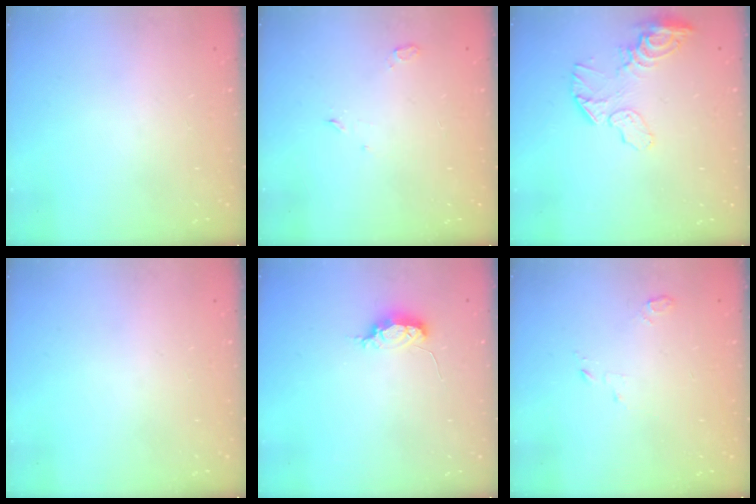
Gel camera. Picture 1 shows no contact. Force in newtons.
{"total": 2.7, "press": 2.6, "slide": 0.8}
{"total": 10.4, "press": 10.3, "slide": 1.6}
{"total": 0.0}
{"total": 4.3, "press": 4.2, "slide": 0.9}
{"total": 2.8, "press": 2.8, "slide": 0.3}